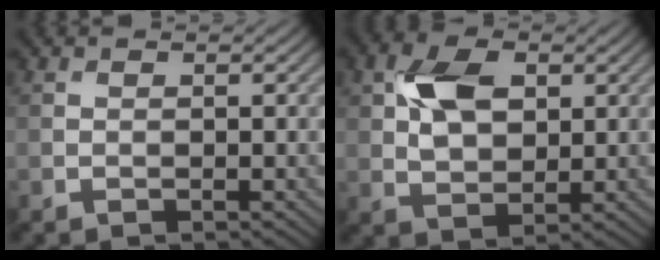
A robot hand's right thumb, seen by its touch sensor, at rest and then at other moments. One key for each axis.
{"total": 6.9, "fx": 2.0, "fy": 4.3, "fz": 5.0, "tx": -0.104, "ty": 0.006, "tz": 0.033}